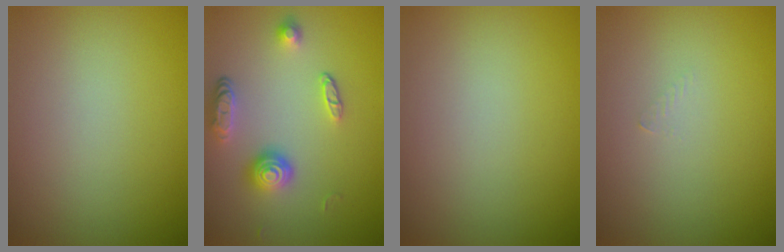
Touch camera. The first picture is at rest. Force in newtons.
{"total": 3.7, "press": 2.9, "slide": 2.2}
{"total": 0.0}
{"total": 0.7, "press": 0.7, "slide": 0.1}